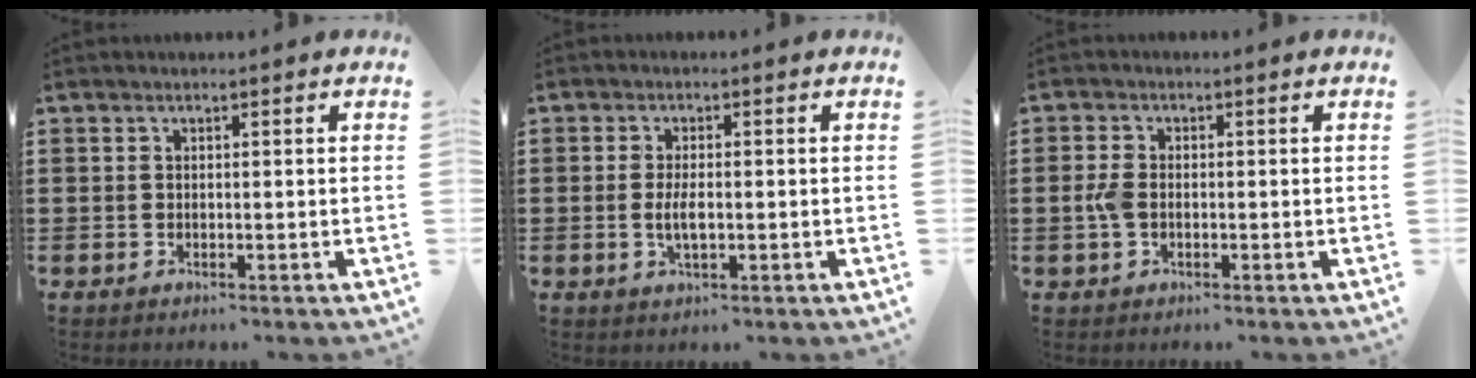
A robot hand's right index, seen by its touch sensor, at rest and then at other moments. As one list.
[{"total": 3.4, "force": [-0.4, 1.2, 3.1], "torque": [-0.064, -0.001, -0.009]}, {"total": 2.7, "force": [-0.4, 1.6, 2.1], "torque": [-0.057, 0.000, -0.013]}]